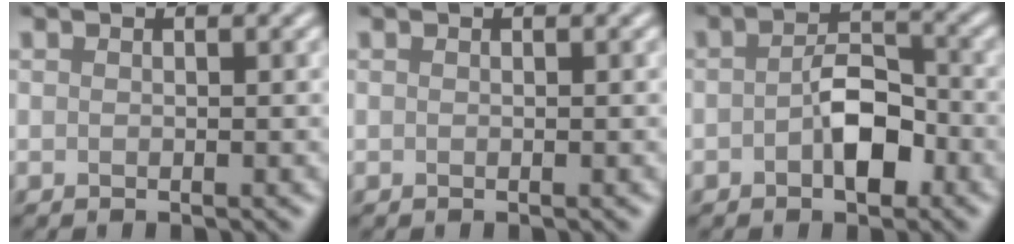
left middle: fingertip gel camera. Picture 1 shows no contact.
{"total": 0.0}
{"total": 4.3, "force": [-1.3, 2.3, 3.4], "torque": [-0.055, 0.009, -0.023]}